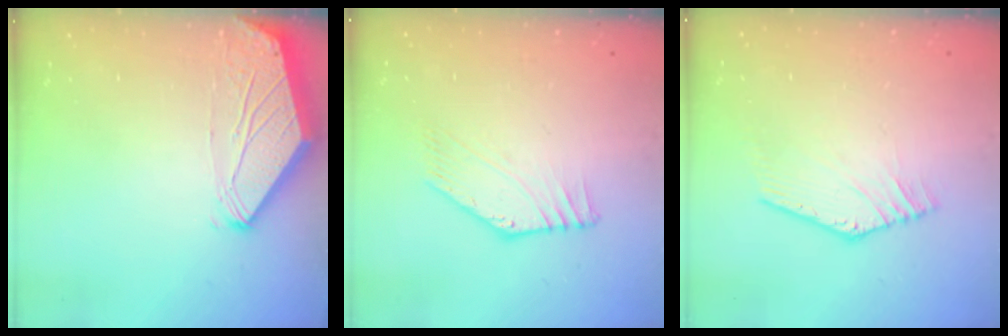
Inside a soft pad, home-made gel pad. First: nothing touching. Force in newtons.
{"total": 2.9, "press": 2.9, "slide": 0.2}
{"total": 2.5, "press": 2.5, "slide": 0.1}